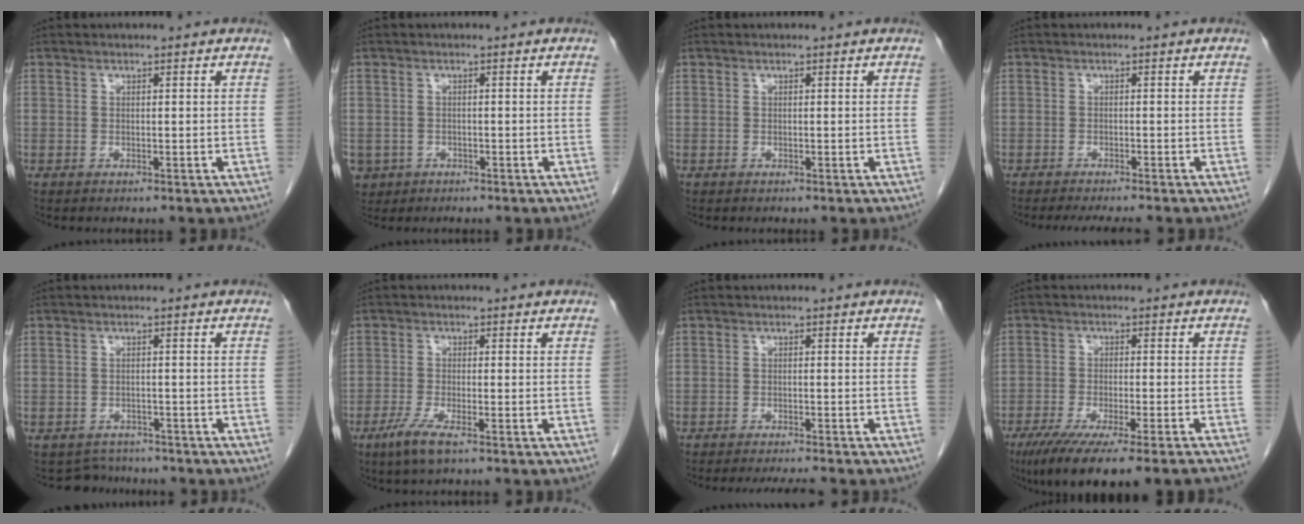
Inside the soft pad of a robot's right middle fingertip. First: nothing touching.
{"total": 3.9, "force": [-1.9, 3.3, 0.8], "torque": [-0.018, 0.001, -0.028]}
{"total": 0.0}
{"total": 5.7, "force": [-4.9, 0.5, 2.8], "torque": [-0.030, -0.009, -0.071]}
{"total": 3.6, "force": [-3.2, 1.4, -0.9], "torque": [0.011, 0.007, -0.048]}
{"total": 4.2, "force": [-2.6, 0.5, 3.2], "torque": [-0.073, -0.012, -0.051]}
{"total": 5.3, "force": [-4.8, 0.1, 2.1], "torque": [-0.024, -0.010, -0.070]}
{"total": 14.6, "force": [-11.6, 0.4, 8.9], "torque": [-0.118, -0.038, -0.179]}